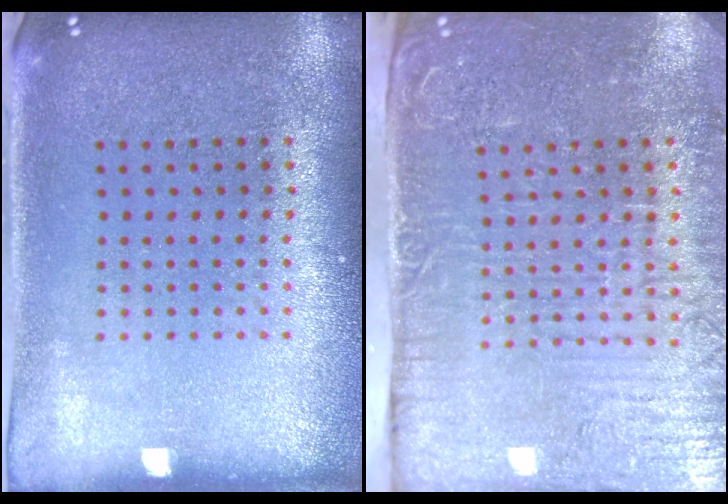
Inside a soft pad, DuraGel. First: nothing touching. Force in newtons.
{"total": 5.5, "press": 4.6, "slide": 3.0}